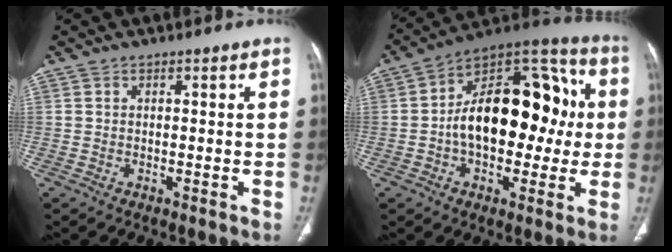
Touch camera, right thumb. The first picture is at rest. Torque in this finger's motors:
{"motor_torque": [1.52, 3.49, 1.85, -0.24, 0.17]}